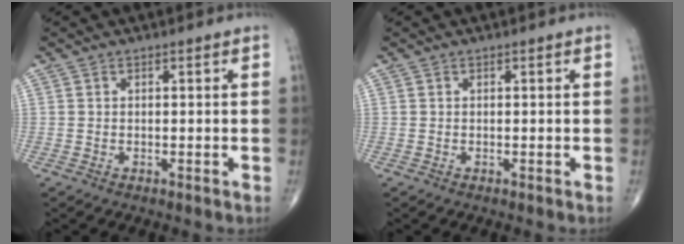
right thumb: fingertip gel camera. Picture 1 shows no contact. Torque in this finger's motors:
{"motor_torque": [0.01, 0.01, 0.00, 0.00, 0.00]}